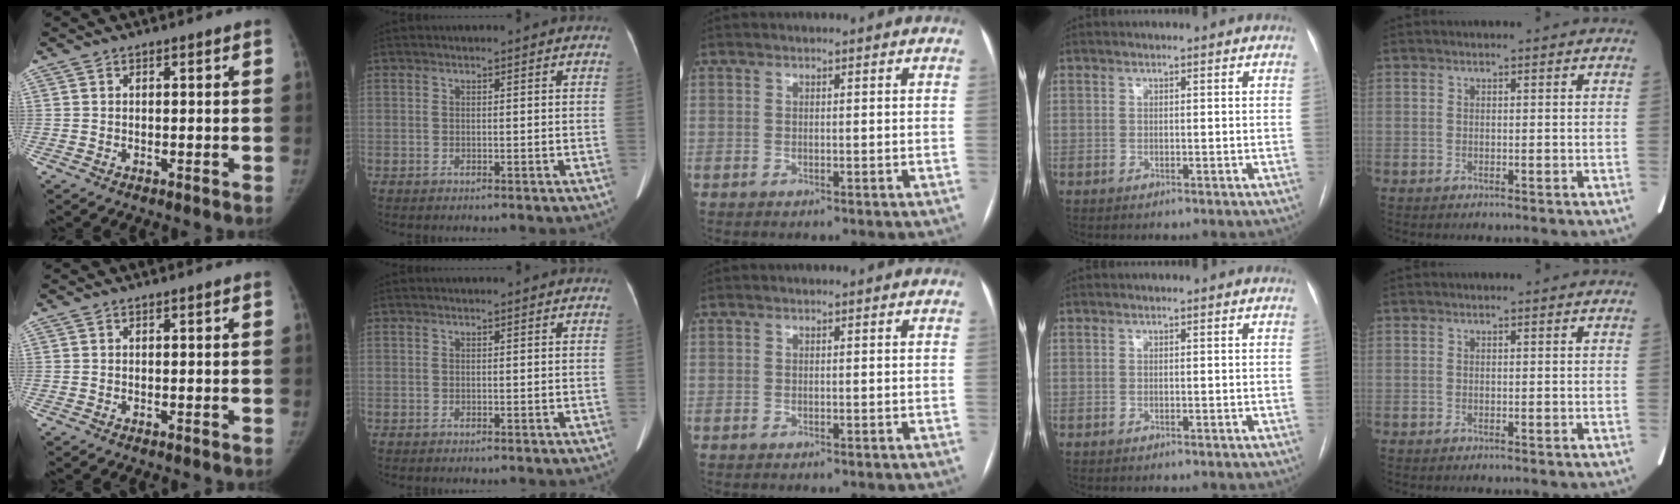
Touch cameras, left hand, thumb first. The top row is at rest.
{}